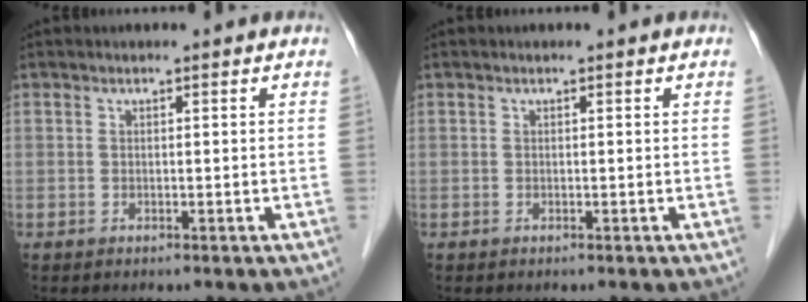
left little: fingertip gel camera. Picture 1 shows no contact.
{"total": 0.0}